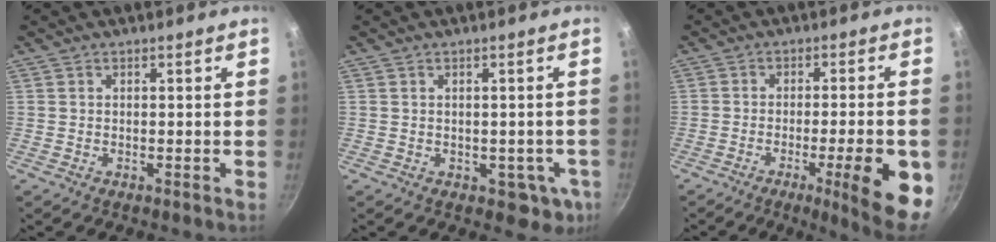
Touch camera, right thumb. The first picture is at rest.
{"total": 5.6, "force": [-1.1, 3.8, 4.0], "torque": [-0.020, 0.009, -0.004]}
{"total": 13.3, "force": [-4.4, 2.4, 12.4], "torque": [-0.152, 0.013, -0.057]}